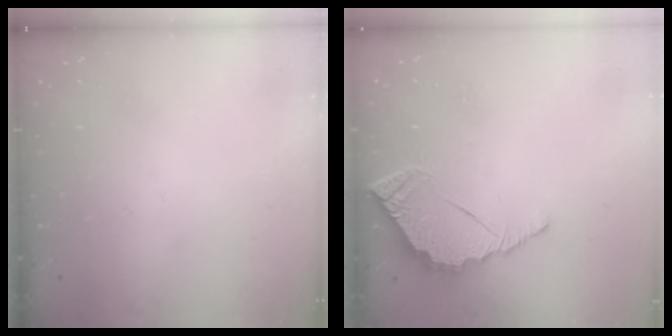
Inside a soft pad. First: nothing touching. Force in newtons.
{"total": 5.1, "press": 5.1, "slide": 0.4}